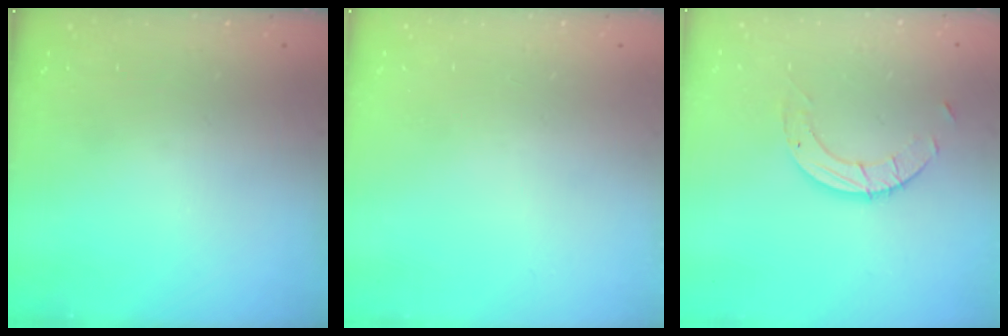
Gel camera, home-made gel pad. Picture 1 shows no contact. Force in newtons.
{"total": 0.0}
{"total": 4.9, "press": 4.9, "slide": 0.3}